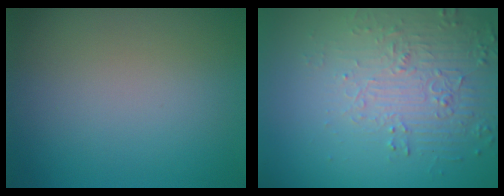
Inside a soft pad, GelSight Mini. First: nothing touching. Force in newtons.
{"total": 4.9, "press": 3.6, "slide": 3.4}